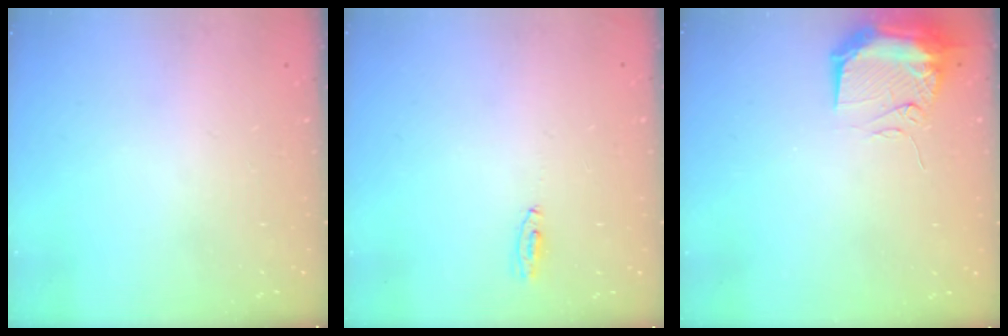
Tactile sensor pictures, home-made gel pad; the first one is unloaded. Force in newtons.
{"total": 3.3, "press": 3.0, "slide": 1.5}
{"total": 11.5, "press": 11.3, "slide": 2.4}